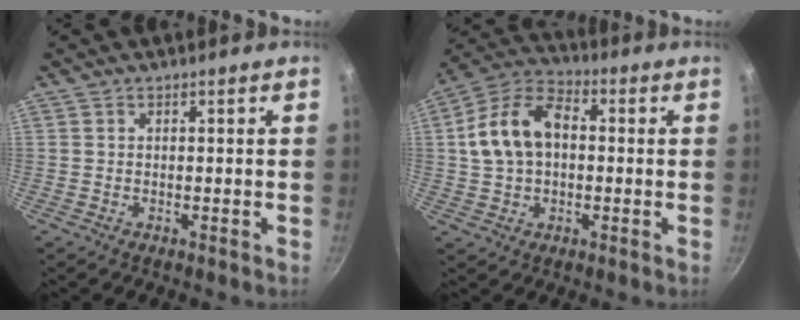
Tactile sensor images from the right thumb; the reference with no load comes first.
{"total": 13.6, "force": [1.2, 9.1, 10.0], "torque": [-0.167, 0.032, 0.006]}